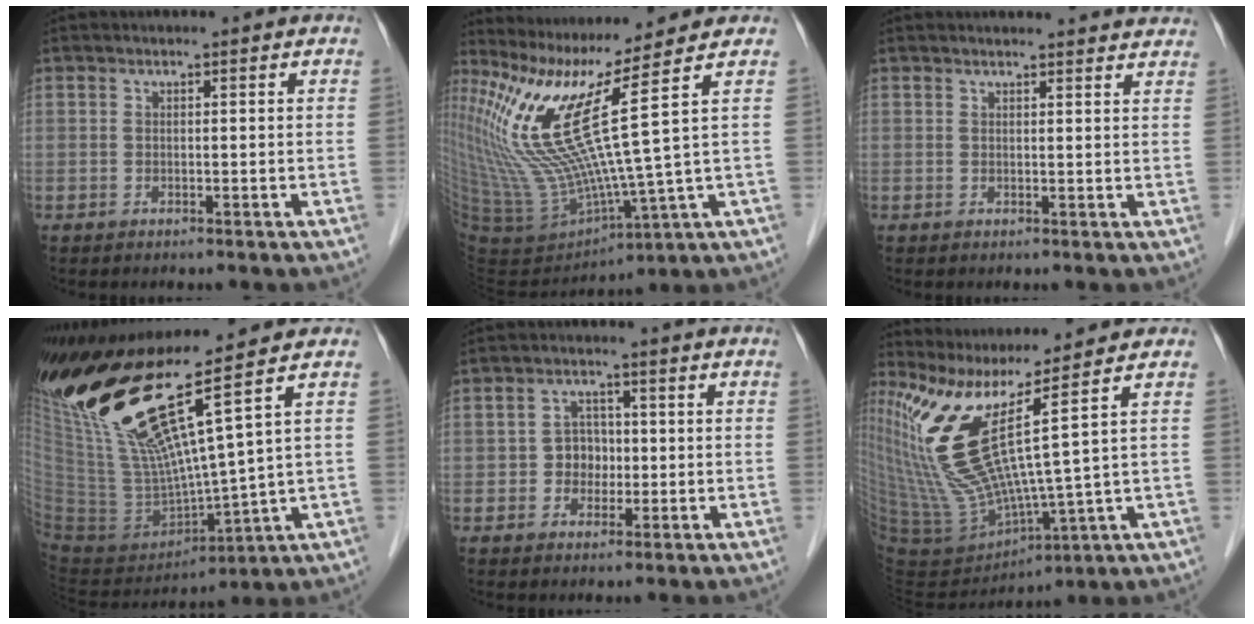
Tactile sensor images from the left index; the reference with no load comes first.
{"total": 14.5, "force": [7.7, -2.9, 11.9], "torque": [-0.237, -0.032, 0.150]}
{"total": 6.7, "force": [6.4, 0.7, 1.6], "torque": [-0.013, 0.011, 0.056]}
{"total": 19.7, "force": [10.8, -0.4, 16.5], "torque": [-0.312, -0.007, 0.200]}
{"total": 3.9, "force": [-0.6, 3.3, 1.8], "torque": [-0.030, 0.012, -0.011]}
{"total": 14.2, "force": [7.1, -1.1, 12.3], "torque": [-0.262, -0.032, 0.145]}